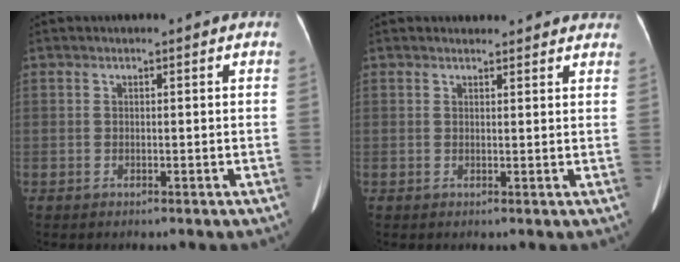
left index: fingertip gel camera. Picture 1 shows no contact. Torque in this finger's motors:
{"motor_torque": [-0.42, 0.35, -0.38, -0.05]}